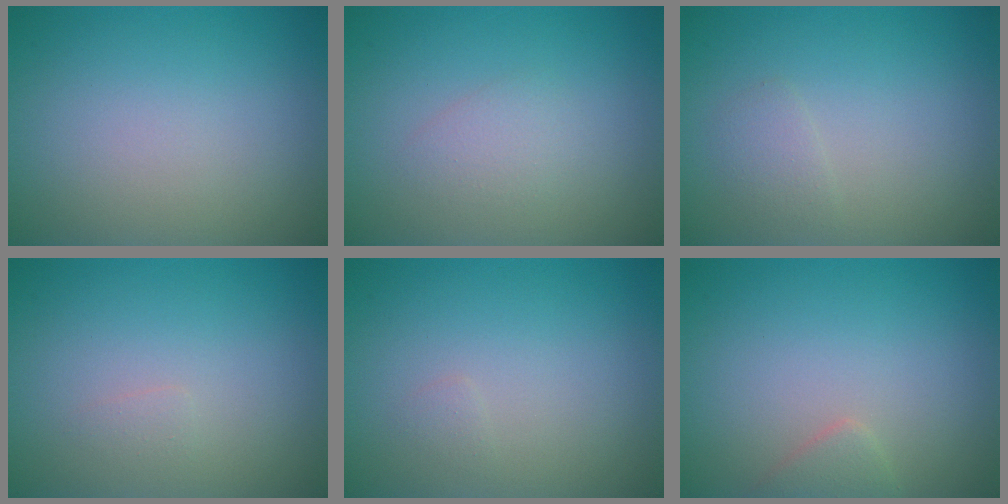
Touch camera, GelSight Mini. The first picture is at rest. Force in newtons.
{"total": 1.4, "press": 1.4, "slide": 0.0}
{"total": 1.1, "press": 1.1, "slide": 0.1}
{"total": 0.6, "press": 0.6, "slide": 0.0}
{"total": 0.5, "press": 0.5, "slide": 0.0}
{"total": 1.3, "press": 1.2, "slide": 0.1}